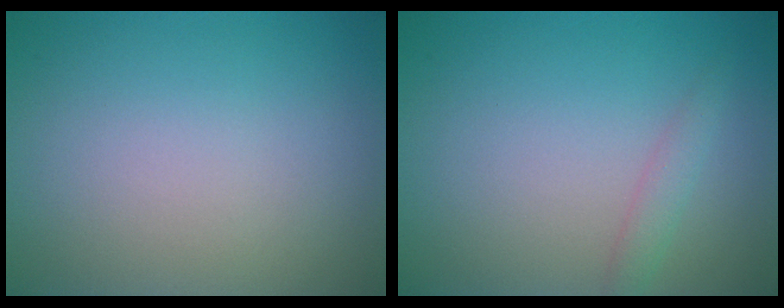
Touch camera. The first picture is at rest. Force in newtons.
{"total": 1.3, "press": 1.3, "slide": 0.0}